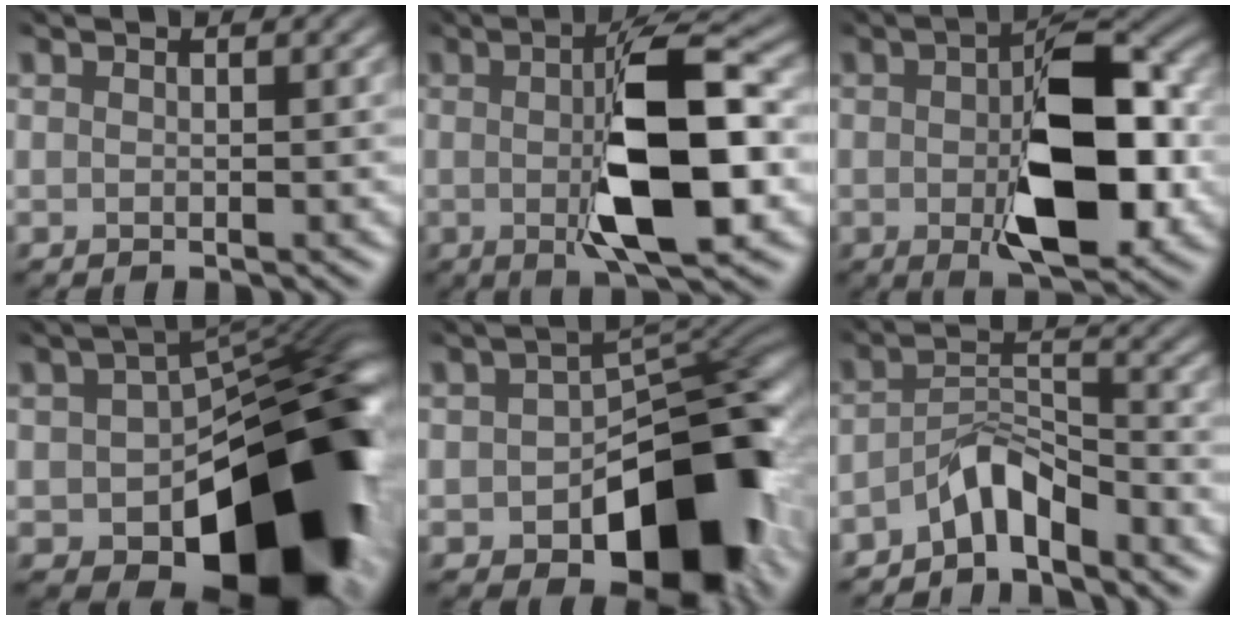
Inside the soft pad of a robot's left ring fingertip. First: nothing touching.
{"total": 9.6, "force": [-0.9, 2.8, 9.1], "torque": [-0.136, 0.003, -0.015]}
{"total": 10.7, "force": [-1.6, 5.1, 9.3], "torque": [-0.140, -0.006, -0.018]}
{"total": 17.6, "force": [-5.8, 10.3, 13.1], "torque": [-0.146, -0.025, -0.076]}
{"total": 13.6, "force": [-5.1, 8.1, 9.7], "torque": [-0.113, -0.014, -0.068]}
{"total": 3.7, "force": [-3.5, 0.8, 1.1], "torque": [-0.019, 0.014, -0.063]}